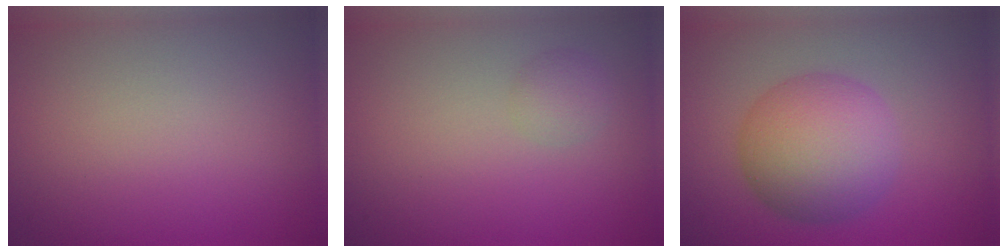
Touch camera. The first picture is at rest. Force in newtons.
{"total": 1.4, "press": 1.4, "slide": 0.1}
{"total": 6.8, "press": 6.7, "slide": 0.1}